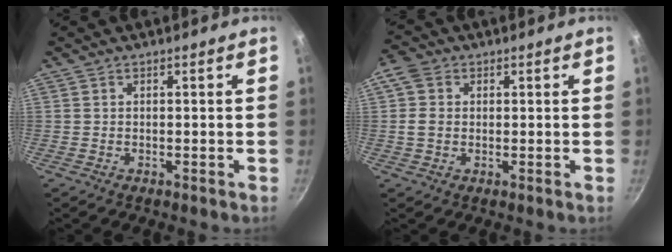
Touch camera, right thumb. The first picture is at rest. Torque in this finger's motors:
{"motor_torque": [-0.73, 2.28, 0.52, -0.37, 0.26]}